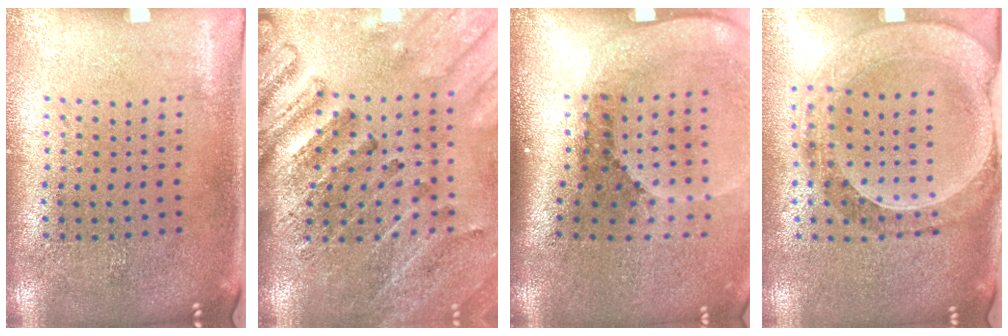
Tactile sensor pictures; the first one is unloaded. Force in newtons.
{"total": 3.0, "press": 2.9, "slide": 0.8}
{"total": 2.5, "press": 1.7, "slide": 1.8}
{"total": 1.5, "press": 1.4, "slide": 0.3}